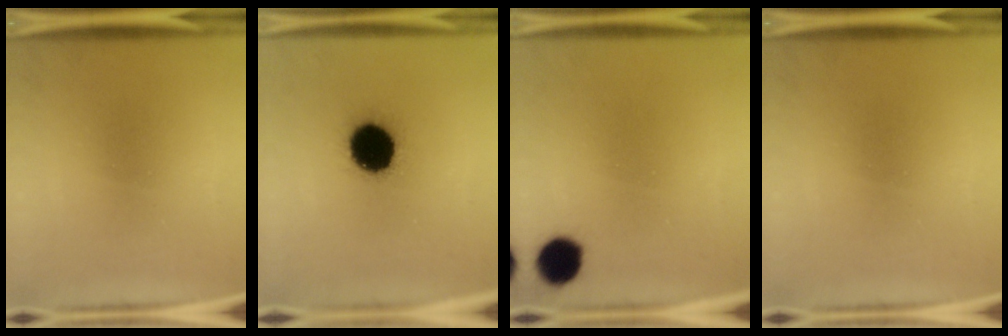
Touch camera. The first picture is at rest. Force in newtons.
{"total": 13.3}
{"total": 8.4}
{"total": 0.0}